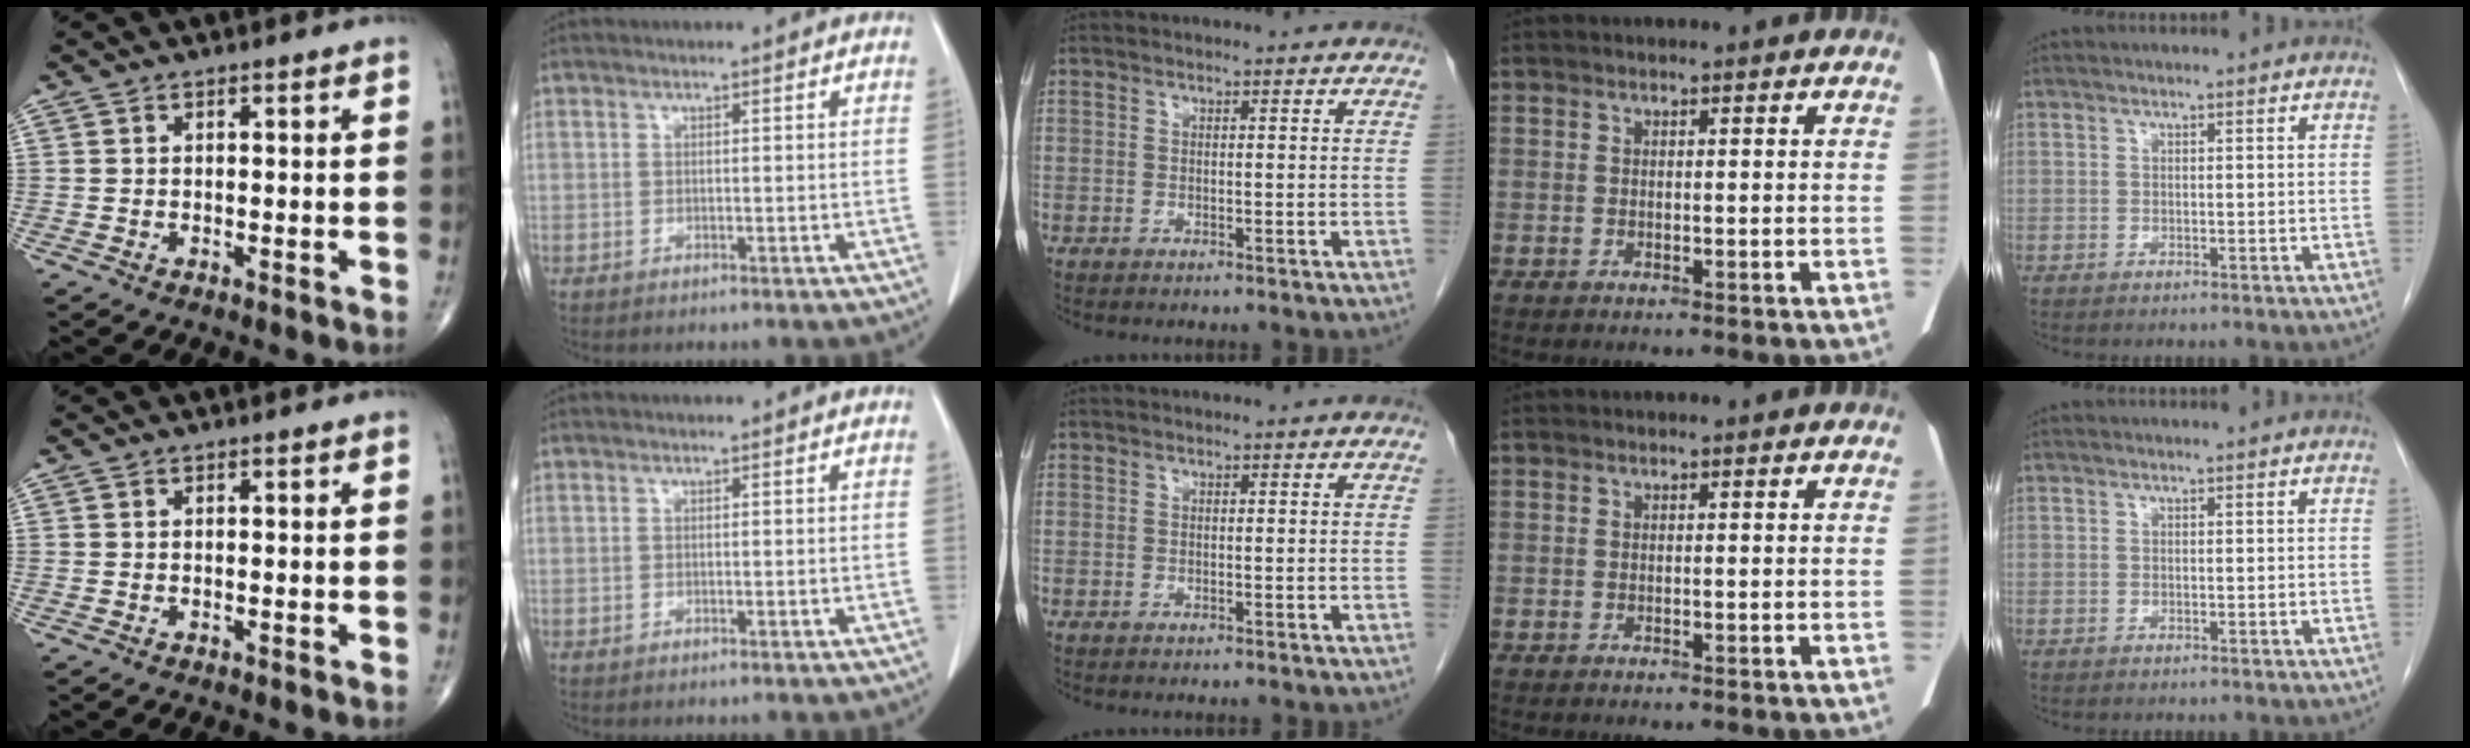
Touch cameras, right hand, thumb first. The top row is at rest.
{}